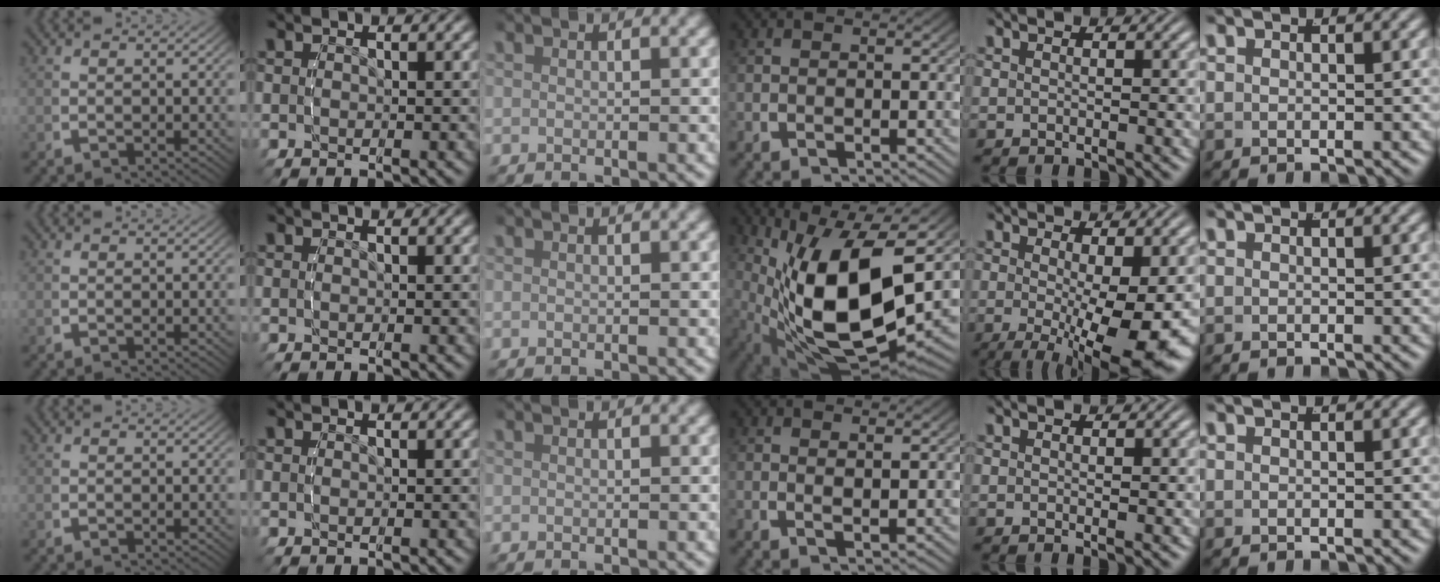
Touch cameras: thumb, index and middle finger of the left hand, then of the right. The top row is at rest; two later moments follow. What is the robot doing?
{"motion": "lift_and_place", "object": "glue stick"}